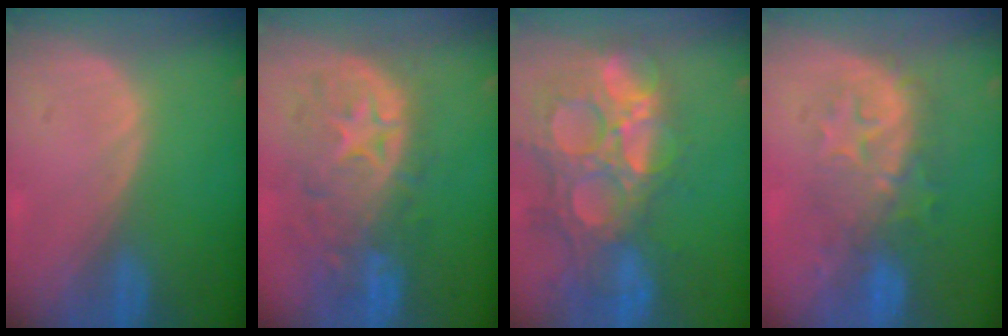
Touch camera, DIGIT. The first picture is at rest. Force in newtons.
{"total": 11.1, "press": 9.8, "slide": 5.2}
{"total": 14.7, "press": 12.1, "slide": 8.3}
{"total": 8.4, "press": 8.3, "slide": 1.4}